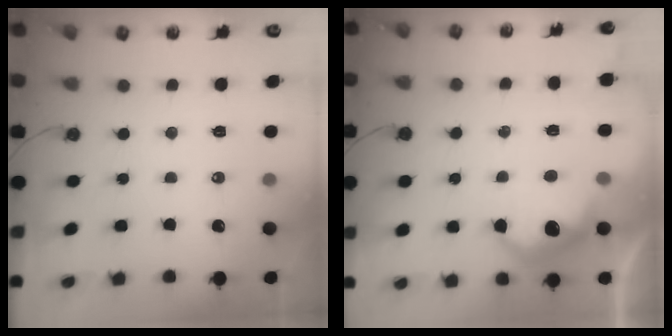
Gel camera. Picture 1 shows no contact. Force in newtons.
{"total": 9.8, "press": 9.8, "slide": 0.7}